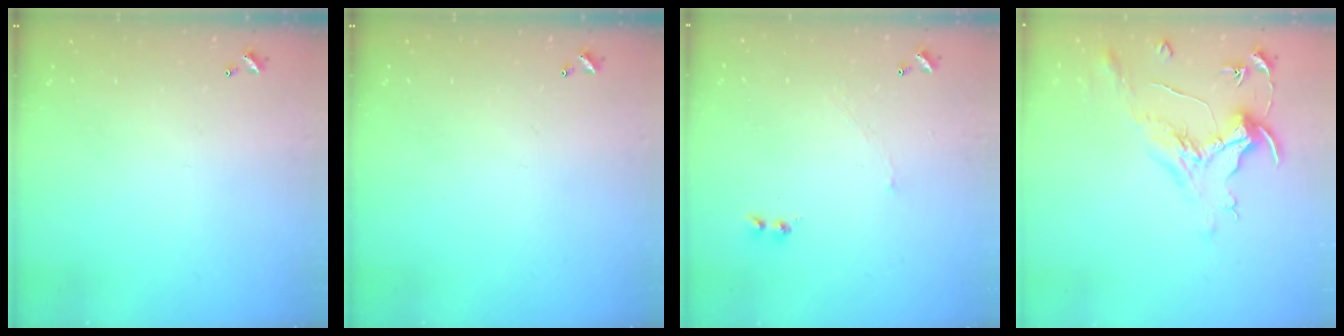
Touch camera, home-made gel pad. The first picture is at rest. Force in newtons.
{"total": 0.0}
{"total": 2.6, "press": 2.6, "slide": 0.6}
{"total": 1.6, "press": 1.4, "slide": 0.7}